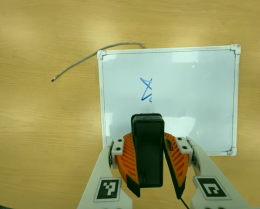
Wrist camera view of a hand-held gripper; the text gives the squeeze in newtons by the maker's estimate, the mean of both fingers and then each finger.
{"total": 10.7, "left": 9.8, "right": 11.5}